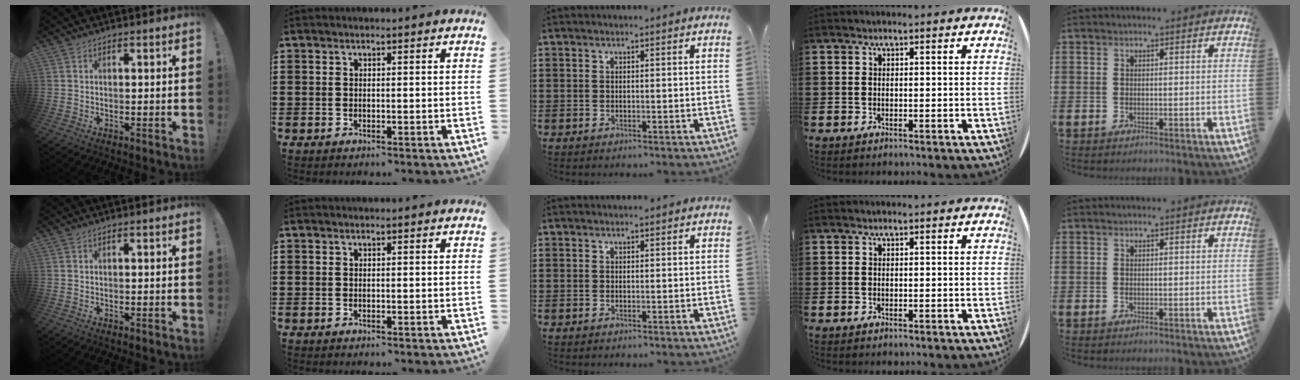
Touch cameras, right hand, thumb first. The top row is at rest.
{}